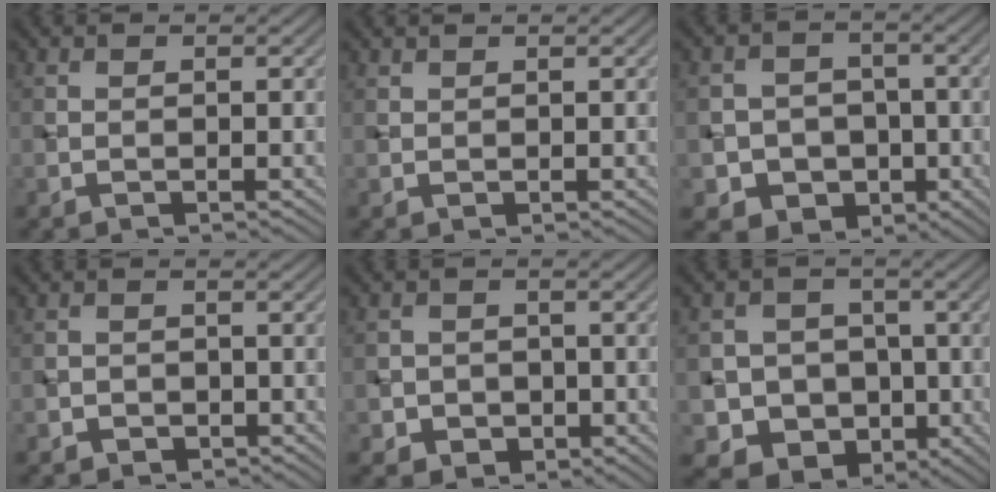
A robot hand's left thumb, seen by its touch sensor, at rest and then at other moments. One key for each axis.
{"total": 0.7, "fx": 0.7, "fy": 0.2, "fz": 0.1, "tx": -0.007, "ty": 0.003, "tz": 0.017}
{"total": 6.9, "fx": -2.0, "fy": 6.3, "fz": 2.0, "tx": -0.049, "ty": -0.006, "tz": -0.057}
{"total": 1.9, "fx": -1.0, "fy": 1.5, "fz": 0.5, "tx": -0.005, "ty": 0.000, "tz": -0.019}
{"total": 3.7, "fx": -1.3, "fy": 3.3, "fz": 1.2, "tx": -0.015, "ty": -0.006, "tz": -0.030}
{"total": 8.6, "fx": -2.1, "fy": 7.9, "fz": 2.8, "tx": -0.061, "ty": -0.010, "tz": -0.065}